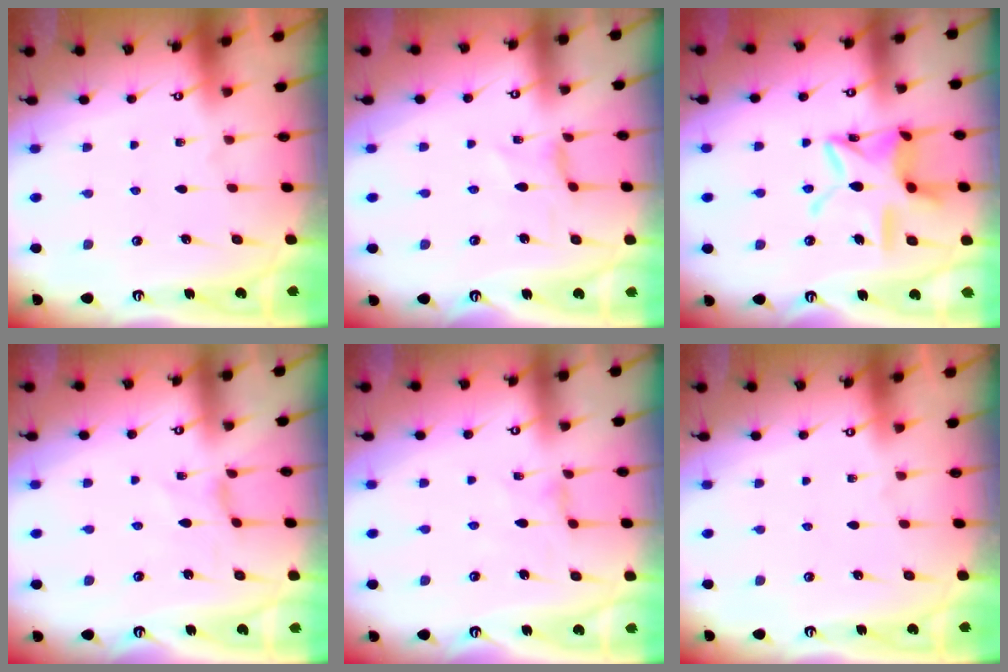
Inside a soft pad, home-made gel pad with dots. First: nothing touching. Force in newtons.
{"total": 0.0}
{"total": 14.9, "press": 14.8, "slide": 1.4}
{"total": 0.0}
{"total": 0.9, "press": 0.9, "slide": 0.3}
{"total": 0.0}